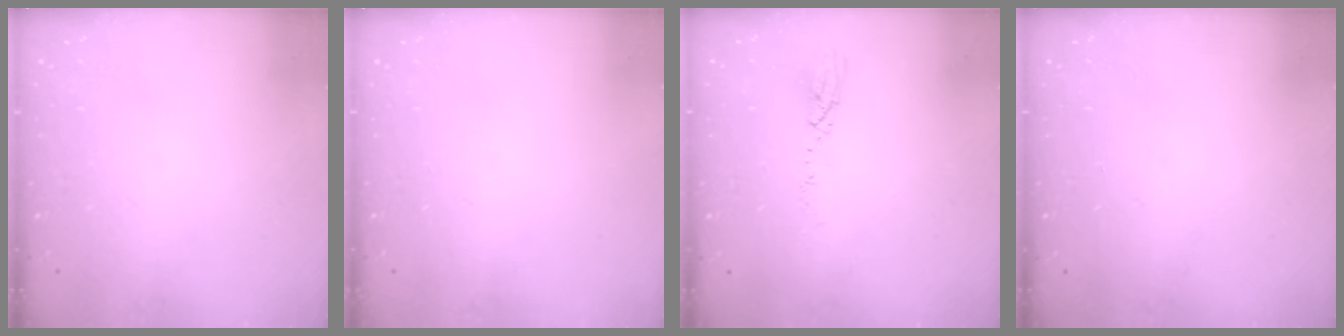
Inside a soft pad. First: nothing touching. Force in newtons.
{"total": 0.0}
{"total": 3.8, "press": 3.8, "slide": 0.2}
{"total": 0.0}